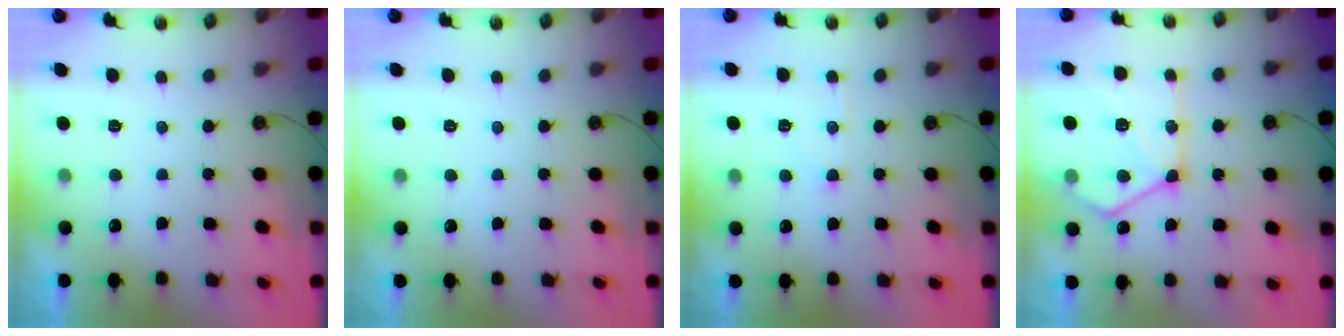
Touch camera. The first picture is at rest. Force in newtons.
{"total": 1.7, "press": 1.7, "slide": 0.3}
{"total": 4.8, "press": 4.8, "slide": 0.6}
{"total": 17.4, "press": 17.3, "slide": 1.8}